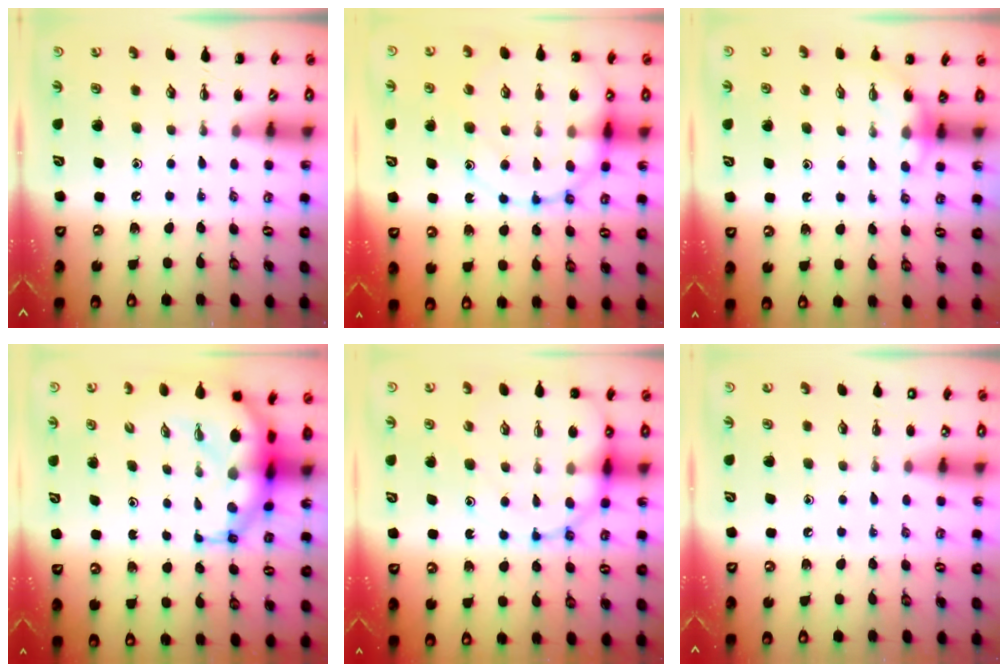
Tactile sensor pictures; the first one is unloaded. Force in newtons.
{"total": 17.9, "press": 17.7, "slide": 2.7}
{"total": 4.0, "press": 3.9, "slide": 1.1}
{"total": 10.8, "press": 10.3, "slide": 3.0}
{"total": 14.0, "press": 13.6, "slide": 3.5}
{"total": 1.8, "press": 1.8, "slide": 0.3}